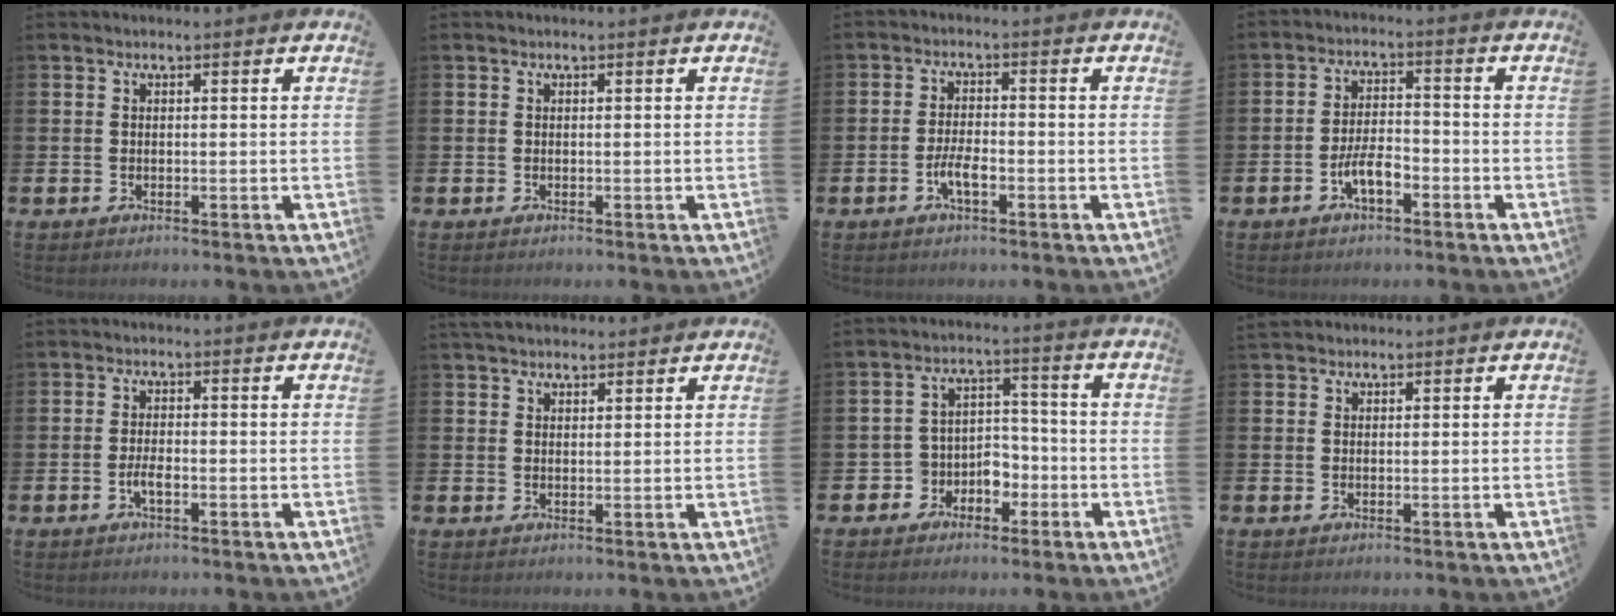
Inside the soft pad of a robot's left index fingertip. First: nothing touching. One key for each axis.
{"total": 0.0}
{"total": 3.3, "fx": -1.2, "fy": 1.2, "fz": 2.9, "tx": -0.060, "ty": 0.004, "tz": -0.024}
{"total": 4.2, "fx": -2.0, "fy": 1.7, "fz": 3.3, "tx": -0.066, "ty": 0.008, "tz": -0.038}
{"total": 2.1, "fx": -0.8, "fy": 0.7, "fz": 1.8, "tx": -0.029, "ty": -0.001, "tz": -0.016}
{"total": 3.0, "fx": 2.8, "fy": 0.8, "fz": 0.5, "tx": -0.003, "ty": -0.010, "tz": 0.049}
{"total": 4.3, "fx": -2.0, "fy": 3.8, "fz": 0.5, "tx": -0.029, "ty": 0.005, "tz": -0.042}
{"total": 1.3, "fx": 1.2, "fy": 0.5, "fz": 0.1, "tx": 0.009, "ty": 0.001, "tz": 0.020}